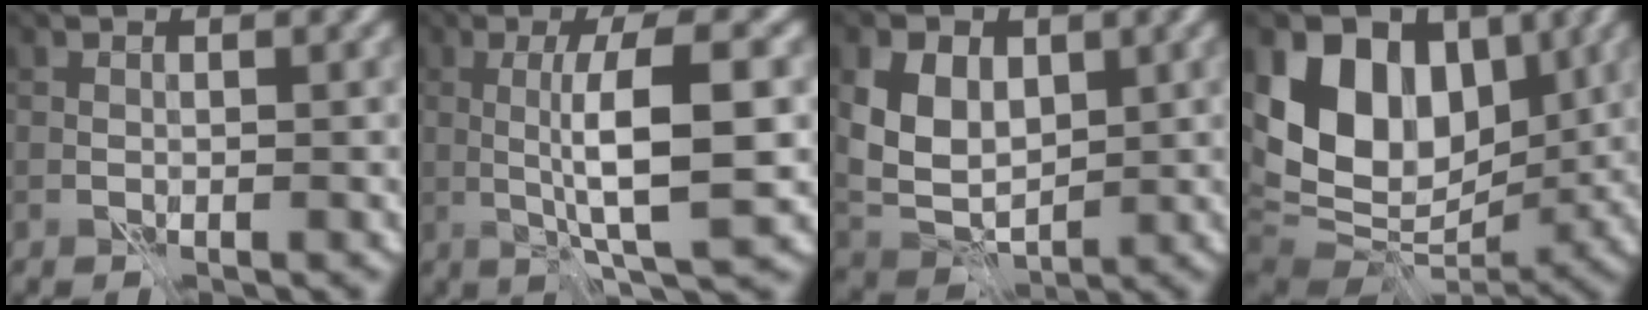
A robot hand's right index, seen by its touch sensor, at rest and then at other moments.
{"total": 7.3, "force": [0.0, 1.3, 7.2], "torque": [-0.119, 0.003, 0.002]}
{"total": 5.6, "force": [1.4, 4.2, 3.6], "torque": [-0.071, -0.006, 0.024]}
{"total": 13.9, "force": [3.2, 9.8, 9.3], "torque": [-0.159, 0.024, 0.064]}